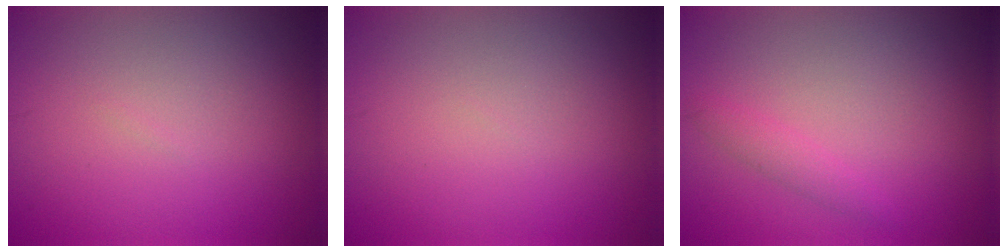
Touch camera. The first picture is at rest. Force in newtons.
{"total": 0.0}
{"total": 1.3, "press": 1.3, "slide": 0.0}